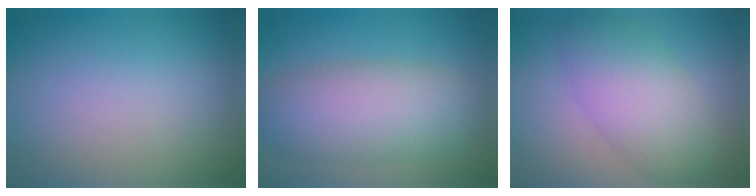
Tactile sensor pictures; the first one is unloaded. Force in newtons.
{"total": 7.0, "press": 7.0, "slide": 0.4}
{"total": 5.4, "press": 5.4, "slide": 0.3}